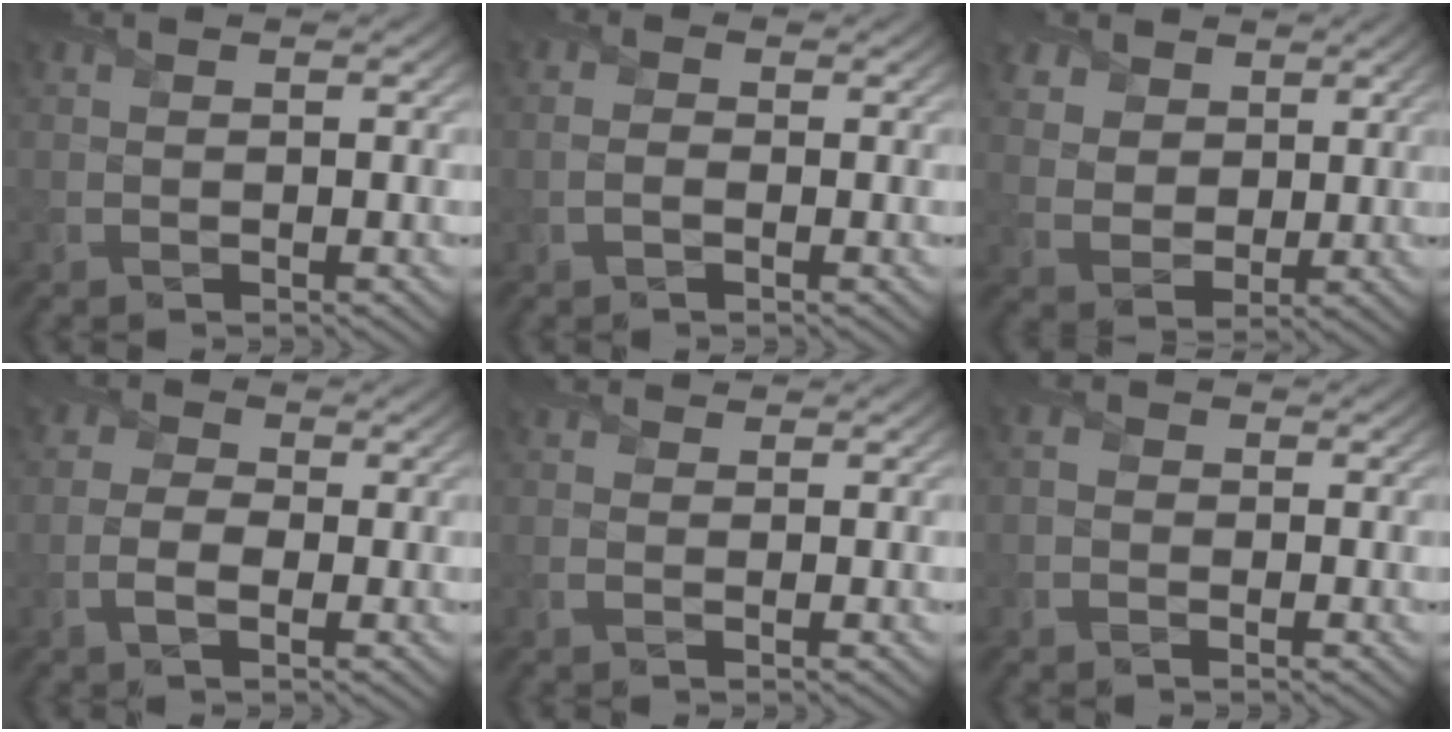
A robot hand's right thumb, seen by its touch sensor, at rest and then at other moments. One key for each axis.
{"total": 1.4, "fx": -0.4, "fy": 0.9, "fz": 1.0, "tx": -0.024, "ty": 0.002, "tz": -0.015}
{"total": 8.2, "fx": 4.4, "fy": 6.1, "fz": 3.3, "tx": -0.140, "ty": 0.001, "tz": 0.089}
{"total": 3.5, "fx": -0.7, "fy": 2.3, "fz": 2.5, "tx": -0.059, "ty": 0.000, "tz": -0.021}
{"total": 1.4, "fx": 0.6, "fy": 0.9, "fz": 0.9, "tx": -0.026, "ty": 0.003, "tz": 0.009}
{"total": 1.7, "fx": -0.6, "fy": 1.3, "fz": 1.0, "tx": -0.021, "ty": 0.002, "tz": -0.016}